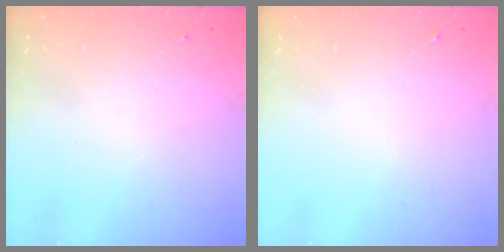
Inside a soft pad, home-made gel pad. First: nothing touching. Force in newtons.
{"total": 0.0}